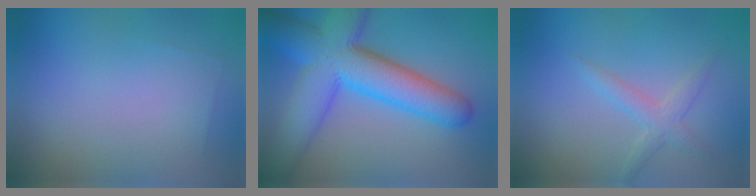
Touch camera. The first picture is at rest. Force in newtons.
{"total": 10.6, "press": 10.6, "slide": 0.3}
{"total": 2.0, "press": 2.0, "slide": 0.0}